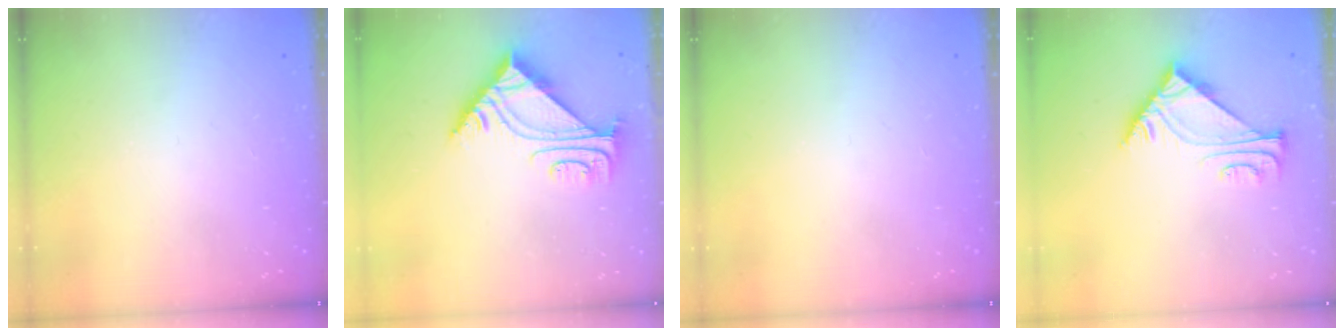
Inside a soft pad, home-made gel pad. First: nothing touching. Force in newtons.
{"total": 7.0, "press": 6.9, "slide": 0.9}
{"total": 0.0}
{"total": 5.4, "press": 5.3, "slide": 1.0}